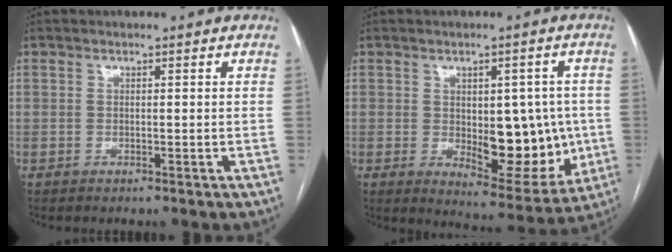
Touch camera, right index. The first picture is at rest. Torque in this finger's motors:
{"motor_torque": [0.32, 0.21, 0.25, 0.04]}